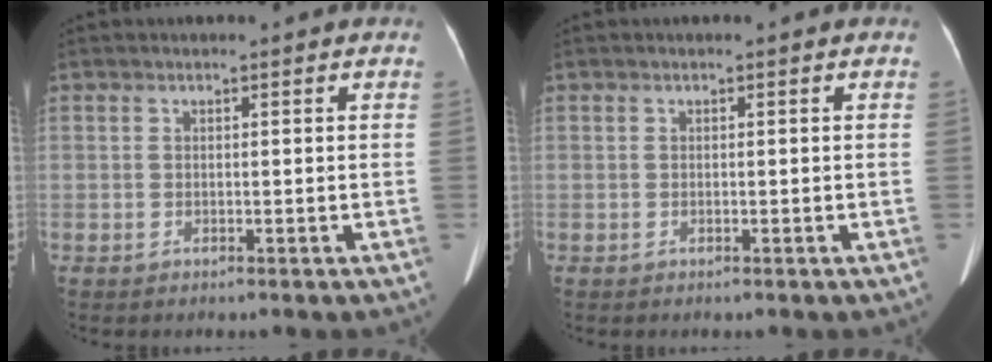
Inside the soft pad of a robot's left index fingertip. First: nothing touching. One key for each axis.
{"total": 0.0}